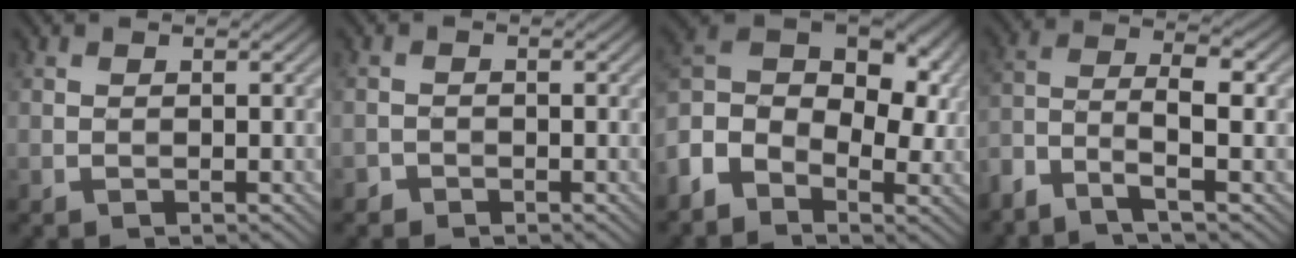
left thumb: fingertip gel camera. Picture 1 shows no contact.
{"total": 1.0, "force": [-0.8, 0.5, 0.0], "torque": [0.002, 0.000, -0.018]}
{"total": 11.6, "force": [-2.5, 7.7, 8.3], "torque": [-0.175, 0.002, -0.064]}
{"total": 6.4, "force": [-3.6, 1.7, 5.0], "torque": [-0.100, 0.006, -0.086]}